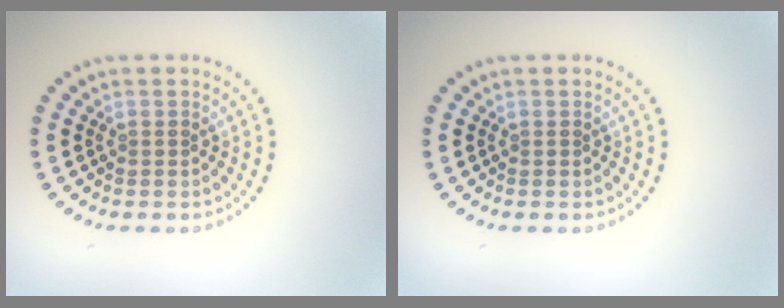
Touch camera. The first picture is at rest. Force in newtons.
{"total": 0.0}